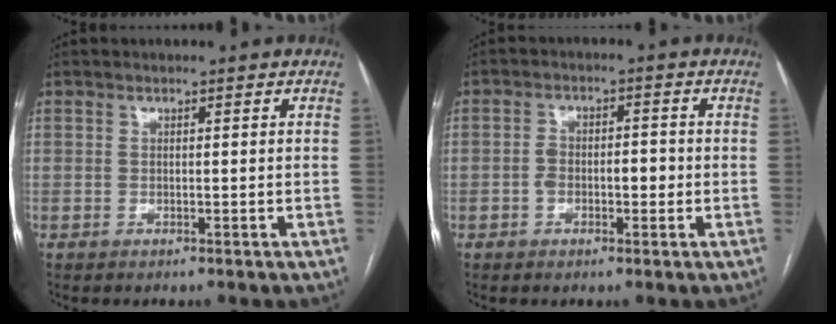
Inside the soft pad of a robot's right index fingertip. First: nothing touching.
{"total": 4.2, "force": [-0.9, 2.4, 3.3], "torque": [-0.056, 0.020, -0.013]}